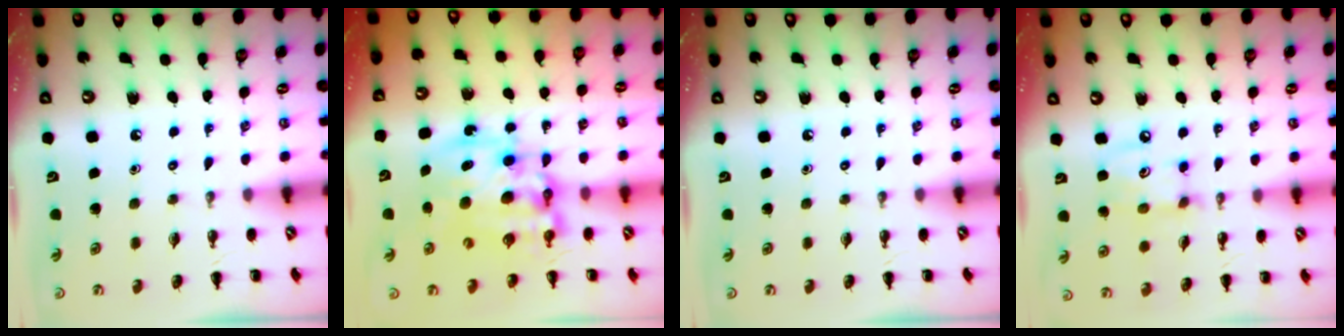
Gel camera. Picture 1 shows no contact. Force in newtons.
{"total": 14.1, "press": 13.7, "slide": 3.3}
{"total": 0.0}
{"total": 5.4, "press": 5.4, "slide": 0.5}